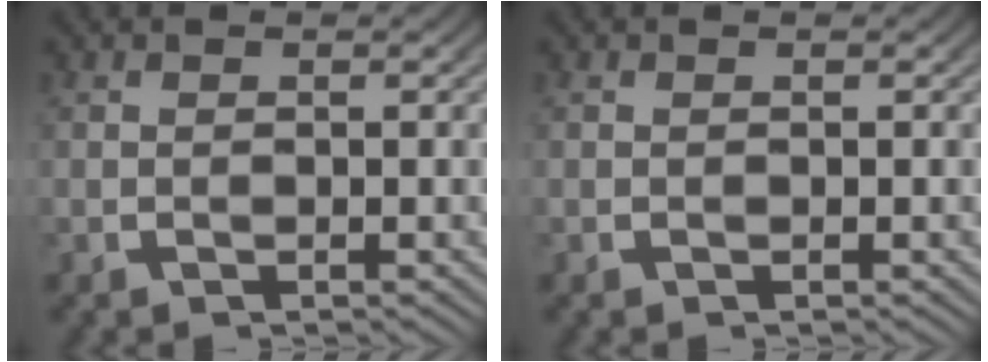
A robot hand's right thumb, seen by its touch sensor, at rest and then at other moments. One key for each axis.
{"total": 0.0}